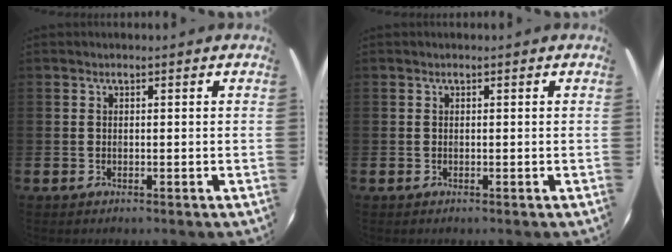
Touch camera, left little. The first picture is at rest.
{"total": 0.0}